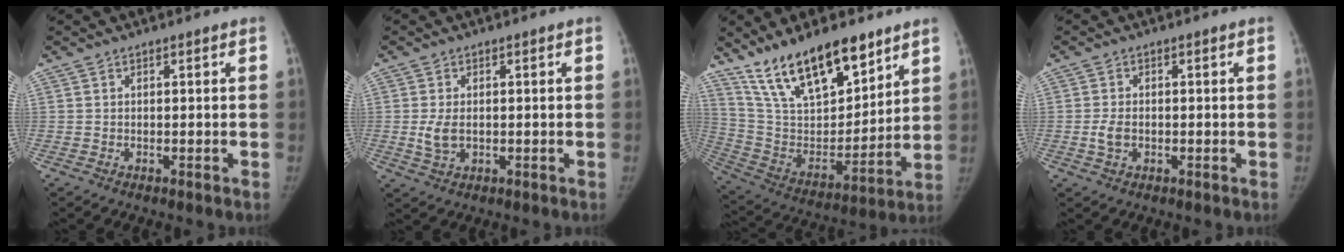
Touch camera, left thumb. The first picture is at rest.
{"total": 4.0, "force": [-0.2, 2.6, 3.0], "torque": [-0.059, -0.002, 0.000]}
{"total": 21.0, "force": [14.9, 8.5, 12.2], "torque": [-0.165, -0.065, 0.273]}
{"total": 3.0, "force": [-0.5, 2.1, 2.1], "torque": [-0.039, 0.006, -0.010]}